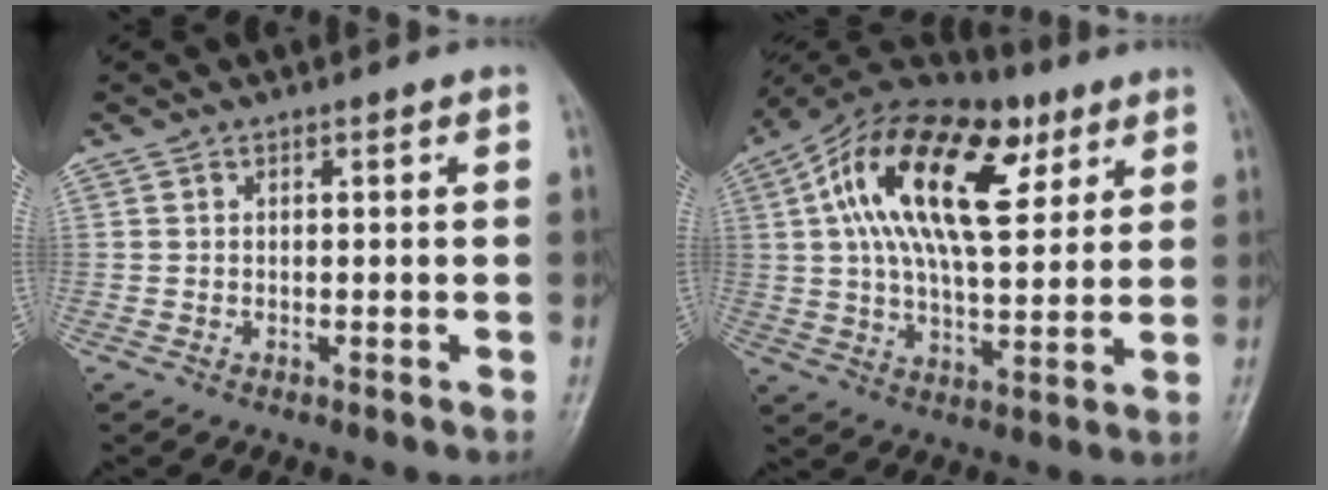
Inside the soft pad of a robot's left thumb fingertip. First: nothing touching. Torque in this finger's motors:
{"motor_torque": [0.72, 1.00, 2.13, -0.65, 0.60]}